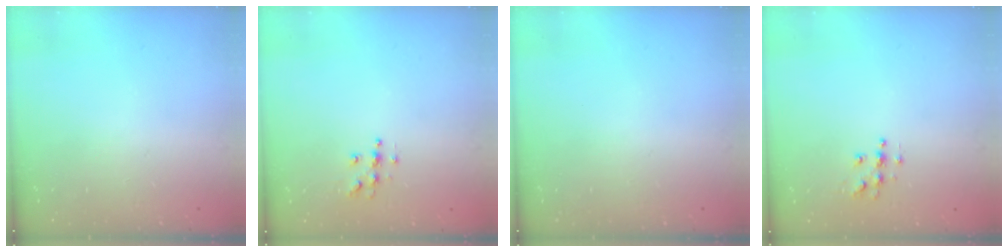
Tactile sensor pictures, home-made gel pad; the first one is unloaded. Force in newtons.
{"total": 5.7, "press": 5.7, "slide": 0.5}
{"total": 0.0}
{"total": 5.7, "press": 5.7, "slide": 0.4}